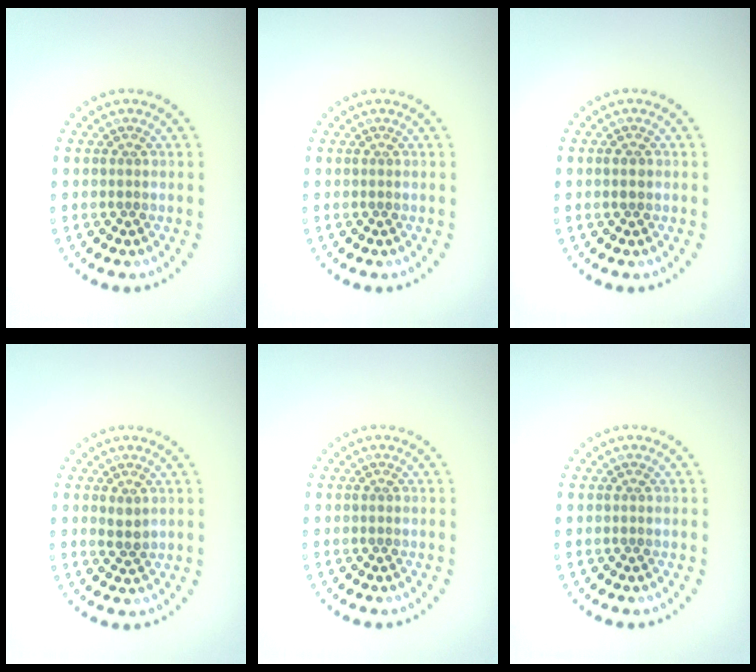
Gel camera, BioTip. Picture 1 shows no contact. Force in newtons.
{"total": 0.0}
{"total": 1.3, "press": 1.3, "slide": 0.1}
{"total": 1.1, "press": 1.1, "slide": 0.4}
{"total": 0.0}
{"total": 0.0}